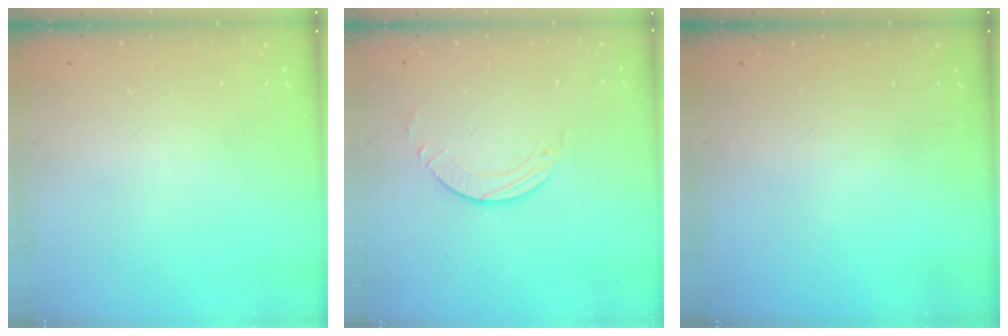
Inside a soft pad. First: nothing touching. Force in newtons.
{"total": 1.9, "press": 1.9, "slide": 0.2}
{"total": 0.0}